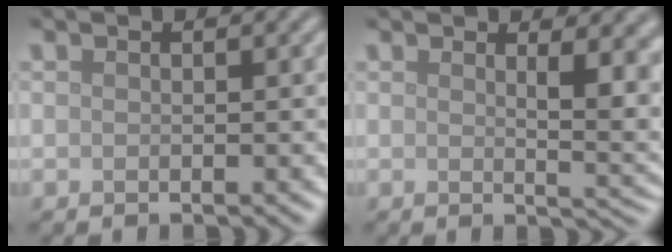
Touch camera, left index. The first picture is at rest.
{"total": 5.6, "force": [1.9, 2.2, 4.8], "torque": [-0.046, -0.007, 0.033]}